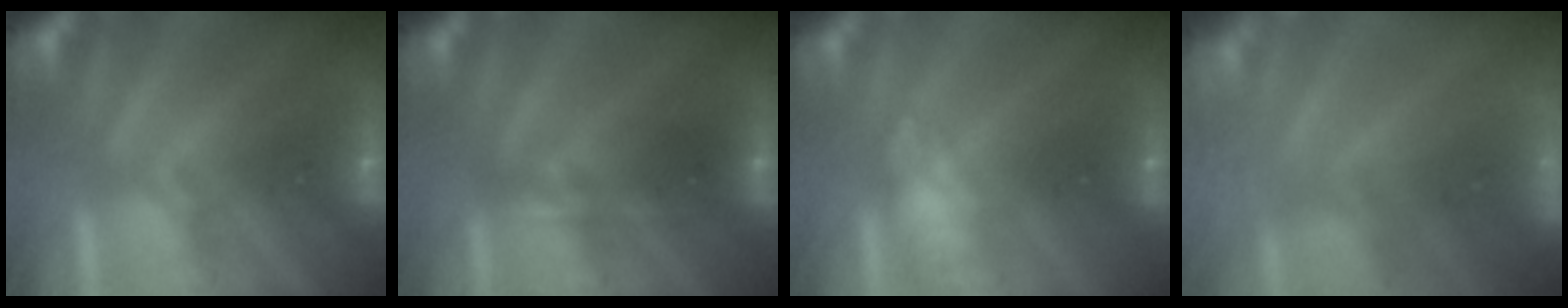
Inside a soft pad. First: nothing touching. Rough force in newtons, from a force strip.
{"total": 2.3}
{"total": 2.4}
{"total": 8.7}